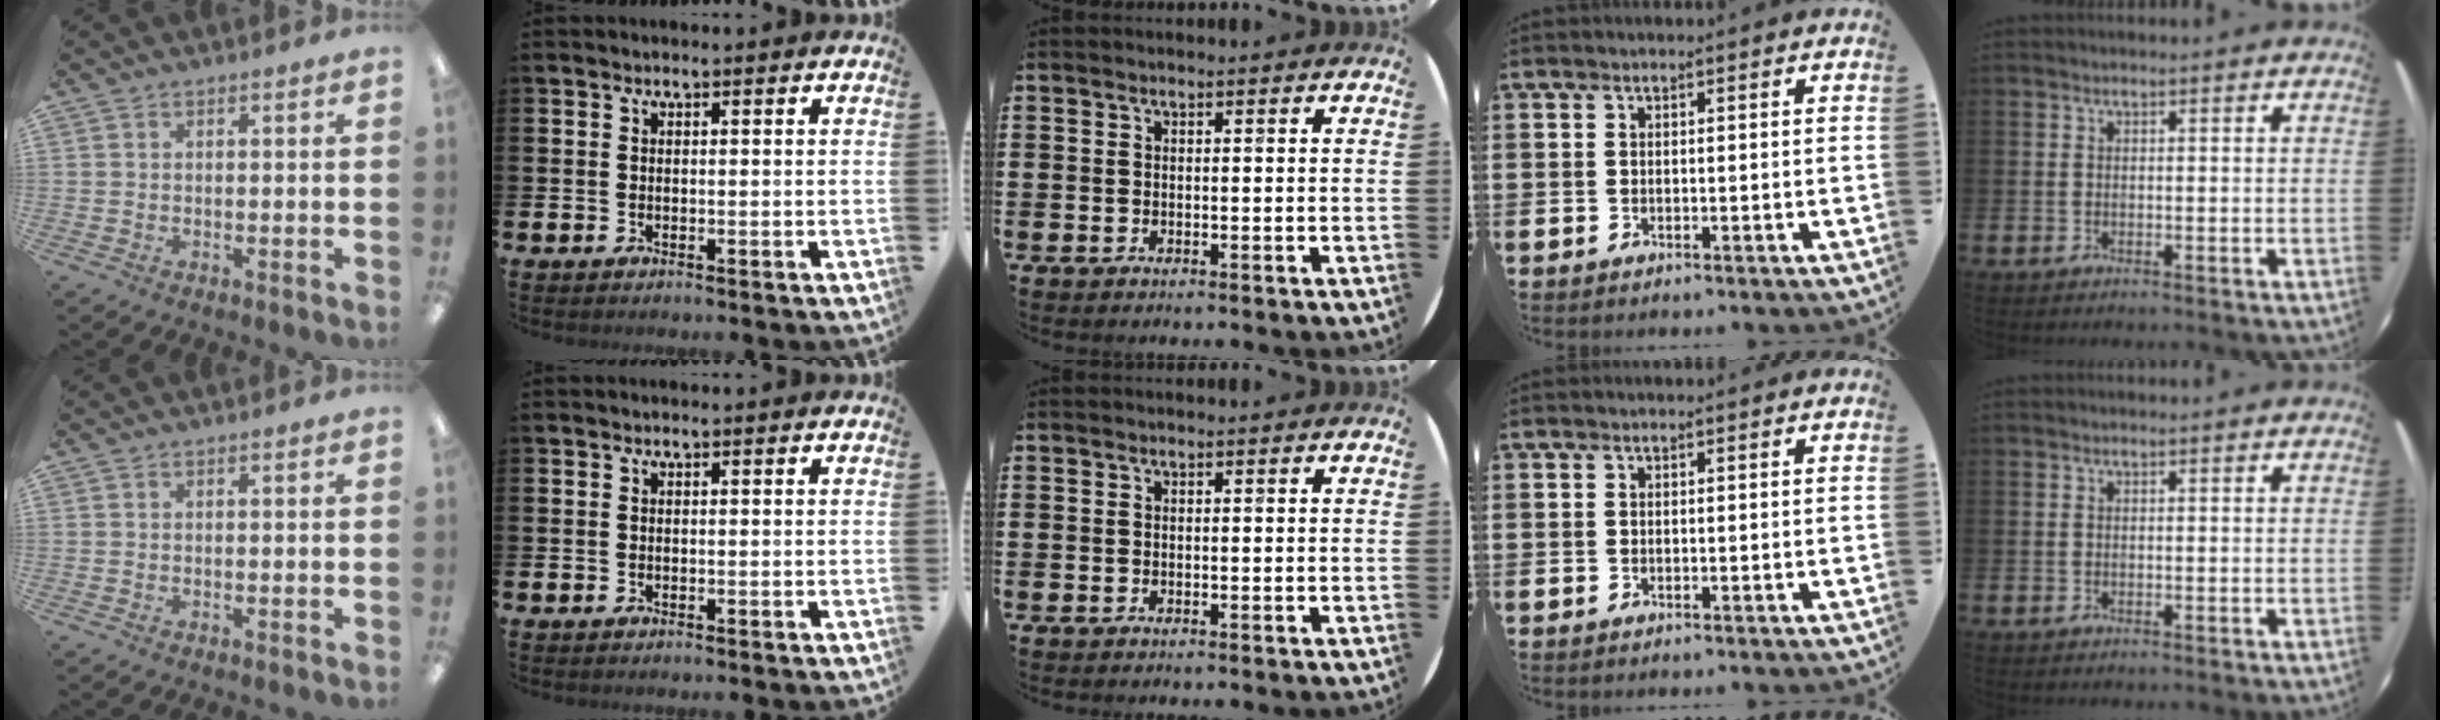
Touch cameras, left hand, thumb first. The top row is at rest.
{}